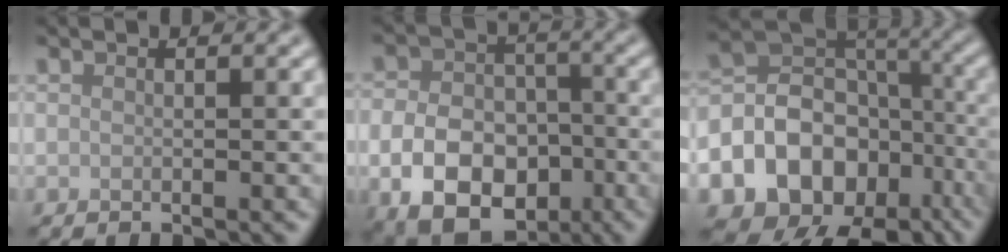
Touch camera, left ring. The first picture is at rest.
{"total": 9.2, "force": [-3.4, 6.4, 5.7], "torque": [-0.108, -0.015, -0.060]}
{"total": 17.5, "force": [-7.7, 14.1, 7.1], "torque": [-0.169, -0.029, -0.117]}